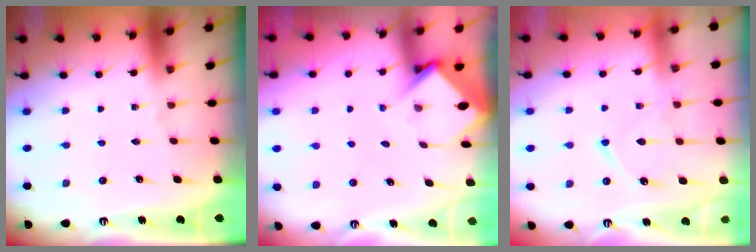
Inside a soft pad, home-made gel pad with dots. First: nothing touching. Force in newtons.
{"total": 3.8, "press": 3.8, "slide": 0.3}
{"total": 10.1, "press": 10.0, "slide": 0.9}